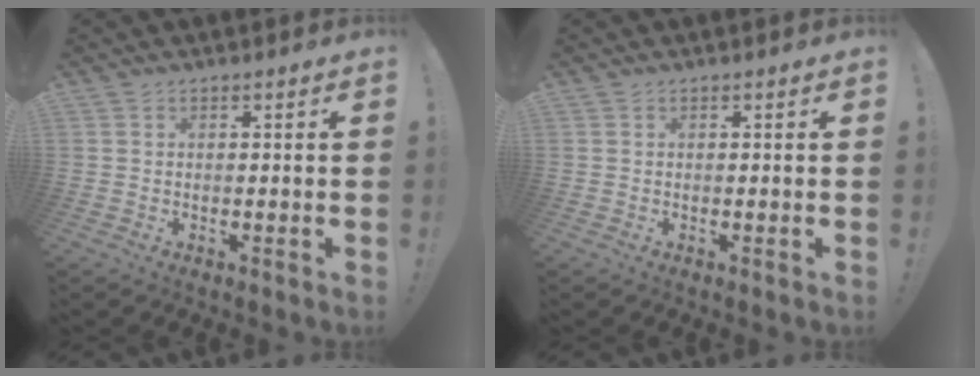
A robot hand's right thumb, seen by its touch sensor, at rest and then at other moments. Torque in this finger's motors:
{"motor_torque": [-0.01, 0.01, 0.00, 0.00, 0.00]}